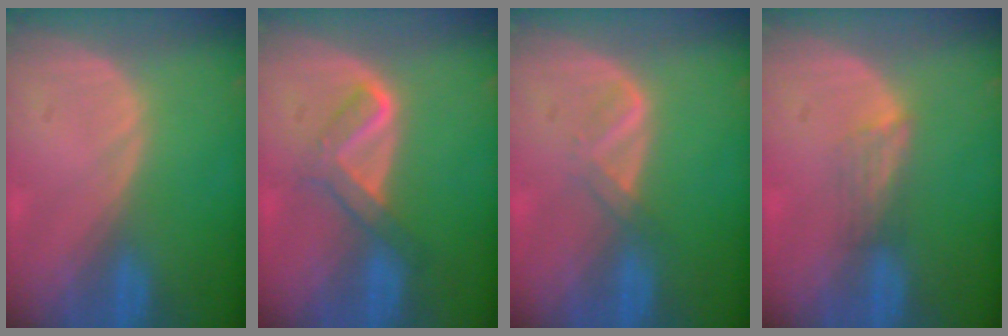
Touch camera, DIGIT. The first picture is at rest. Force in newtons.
{"total": 4.6, "press": 4.5, "slide": 0.6}
{"total": 2.1, "press": 2.1, "slide": 0.2}
{"total": 2.4, "press": 1.9, "slide": 1.5}